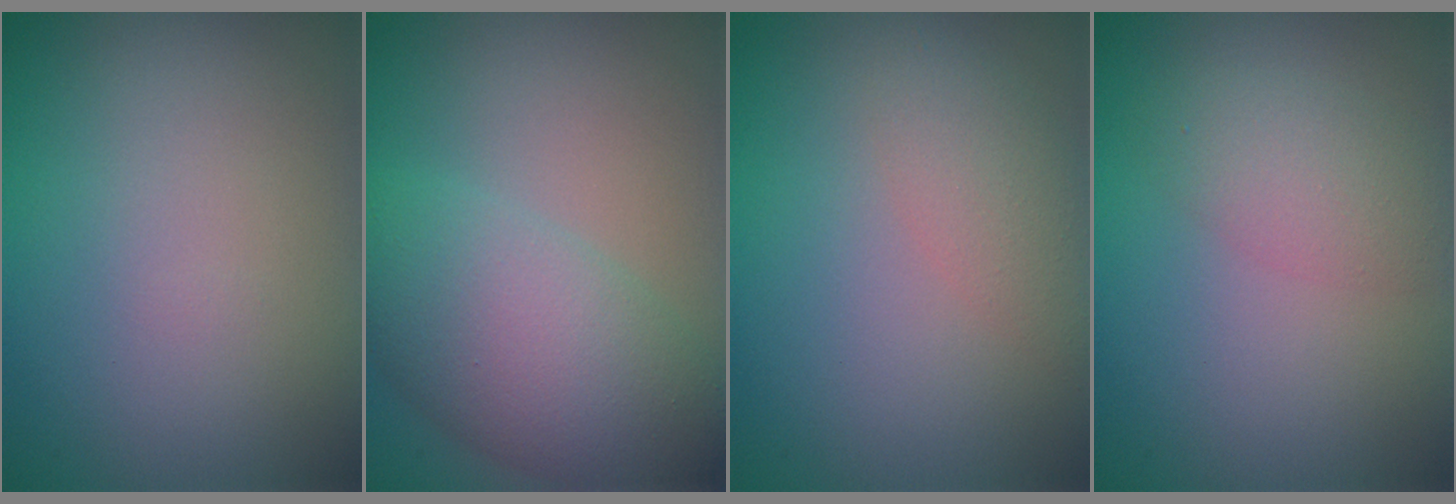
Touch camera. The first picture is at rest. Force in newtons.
{"total": 6.3, "press": 6.3, "slide": 0.2}
{"total": 2.8, "press": 2.8, "slide": 0.1}
{"total": 3.0, "press": 3.0, "slide": 0.2}